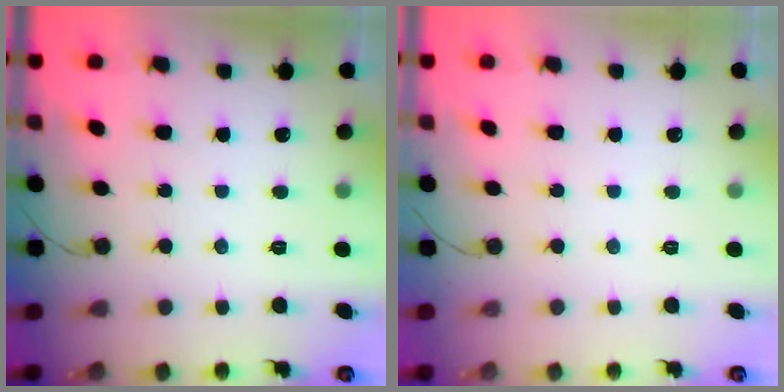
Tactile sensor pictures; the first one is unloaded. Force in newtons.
{"total": 0.0}